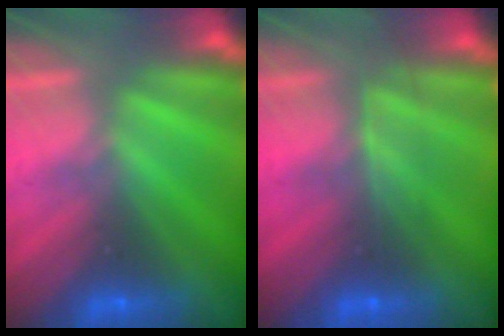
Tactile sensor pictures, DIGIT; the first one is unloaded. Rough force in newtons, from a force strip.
{"total": 2.5}